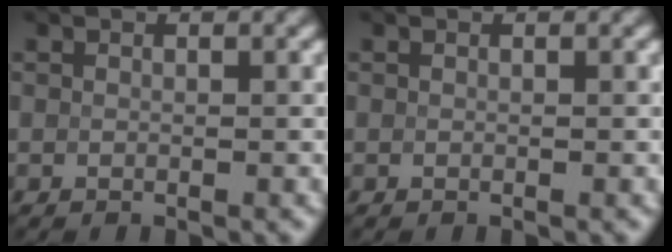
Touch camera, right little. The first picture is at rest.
{"total": 0.0}